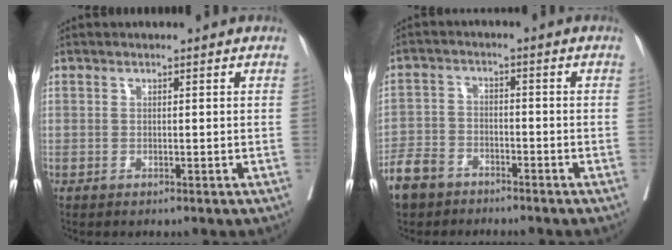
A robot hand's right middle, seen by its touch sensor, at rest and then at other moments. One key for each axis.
{"total": 6.4, "fx": -5.0, "fy": 3.5, "fz": 1.7, "tx": -0.047, "ty": -0.006, "tz": -0.099}